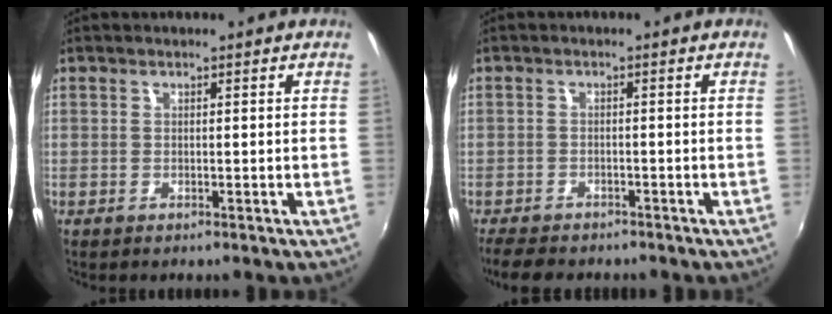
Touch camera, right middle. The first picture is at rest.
{"total": 6.0, "force": [-5.2, 2.2, 2.0], "torque": [-0.059, -0.016, -0.089]}